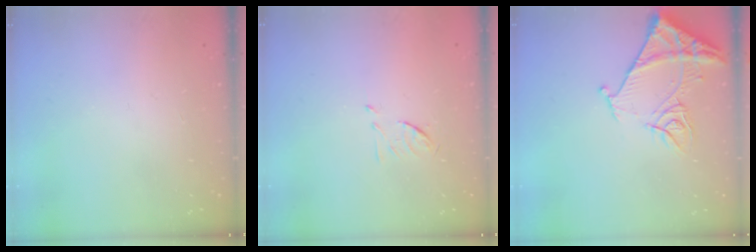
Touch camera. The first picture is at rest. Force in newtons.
{"total": 6.3, "press": 6.2, "slide": 1.0}
{"total": 11.7, "press": 11.6, "slide": 1.2}